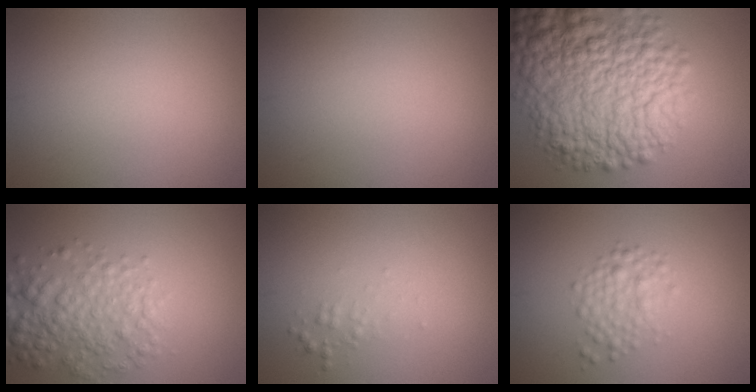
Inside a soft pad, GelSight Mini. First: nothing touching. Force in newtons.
{"total": 0.0}
{"total": 12.3, "press": 12.3, "slide": 0.5}
{"total": 5.0, "press": 5.0, "slide": 0.0}
{"total": 0.9, "press": 0.9, "slide": 0.0}
{"total": 2.4, "press": 2.4, "slide": 0.1}